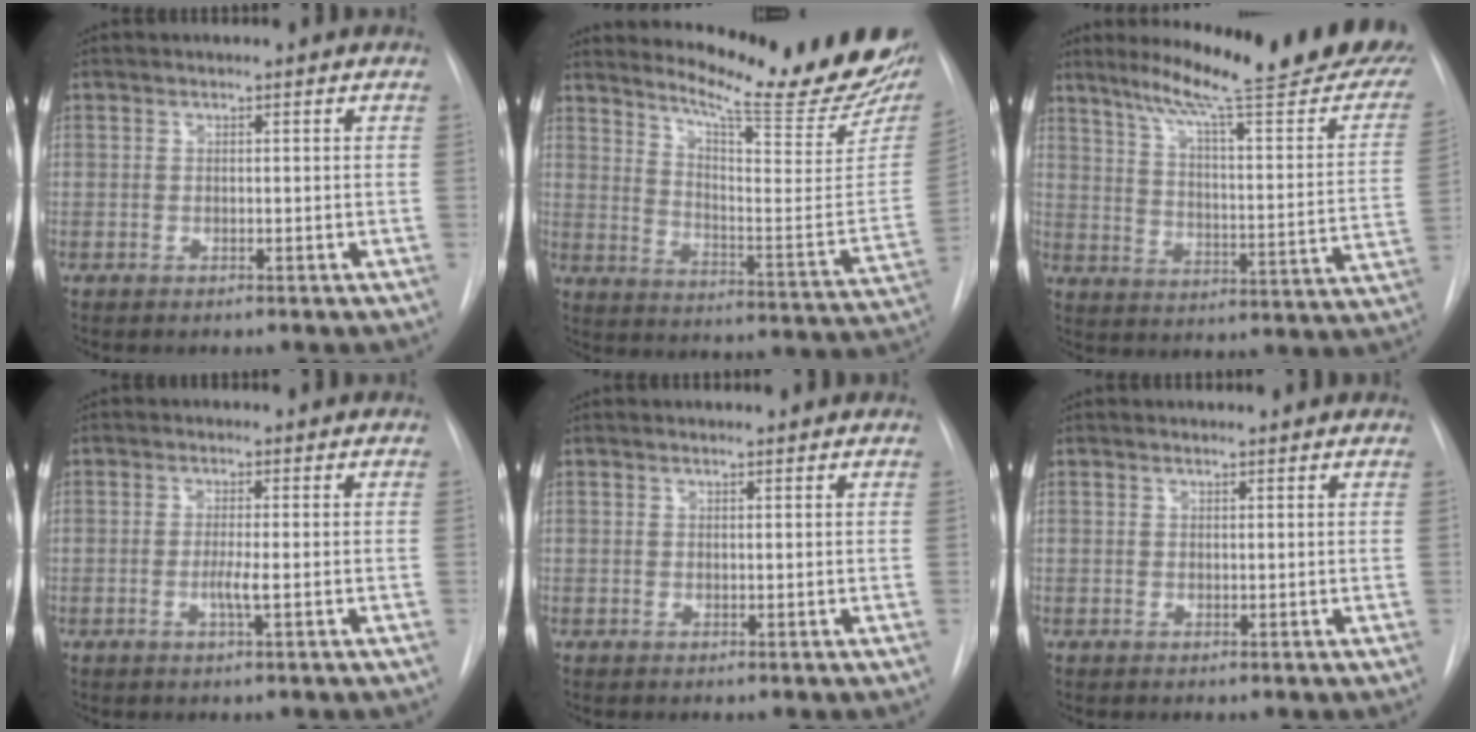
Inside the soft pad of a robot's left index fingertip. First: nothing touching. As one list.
[{"total": 22.4, "force": [19.8, 1.5, 10.4], "torque": [-0.157, -0.103, 0.256]}, {"total": 26.9, "force": [22.5, 1.6, 14.8], "torque": [-0.212, -0.069, 0.289]}, {"total": 2.1, "force": [-0.5, -0.2, 2.1], "torque": [-0.042, -0.004, -0.010]}, {"total": 1.7, "force": [1.7, 0.3, 0.3], "torque": [-0.013, 0.010, 0.019]}, {"total": 2.2, "force": [2.1, 0.4, 0.5], "torque": [-0.013, 0.011, 0.021]}]